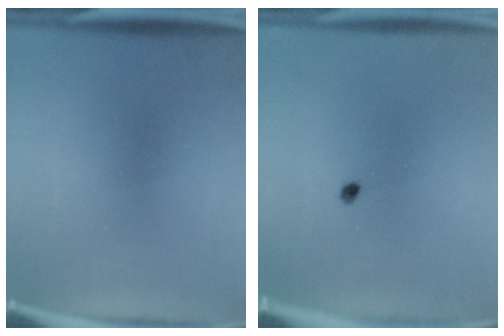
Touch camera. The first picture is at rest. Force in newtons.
{"total": 0.9}